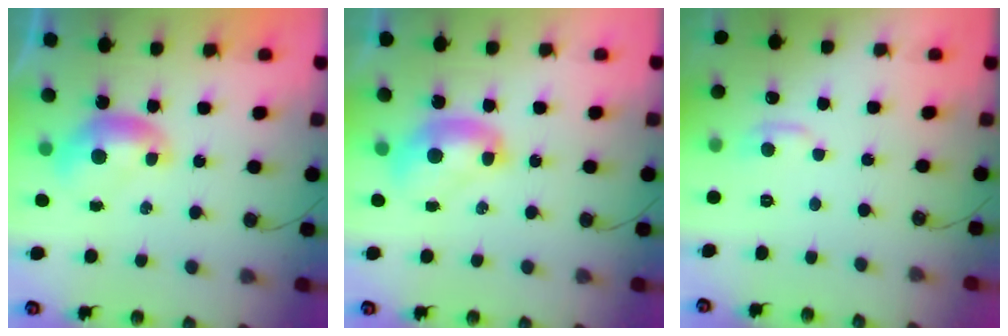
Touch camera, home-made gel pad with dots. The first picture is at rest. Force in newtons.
{"total": 2.2, "press": 2.2, "slide": 0.2}
{"total": 1.0, "press": 0.4, "slide": 0.9}